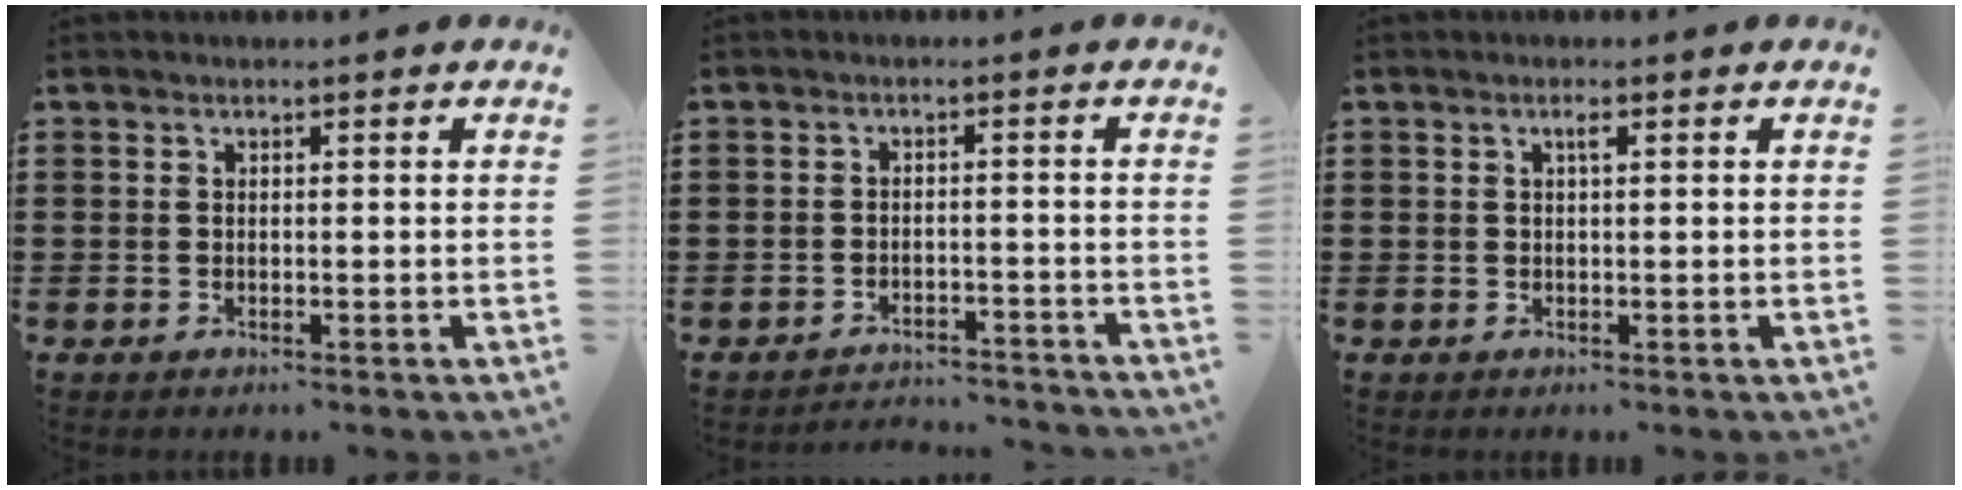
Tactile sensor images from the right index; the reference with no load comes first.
{"total": 2.9, "force": [-2.9, 0.2, -0.2], "torque": [-0.006, -0.001, -0.063]}
{"total": 1.0, "force": [0.4, 0.2, 0.9], "torque": [-0.019, 0.002, 0.006]}